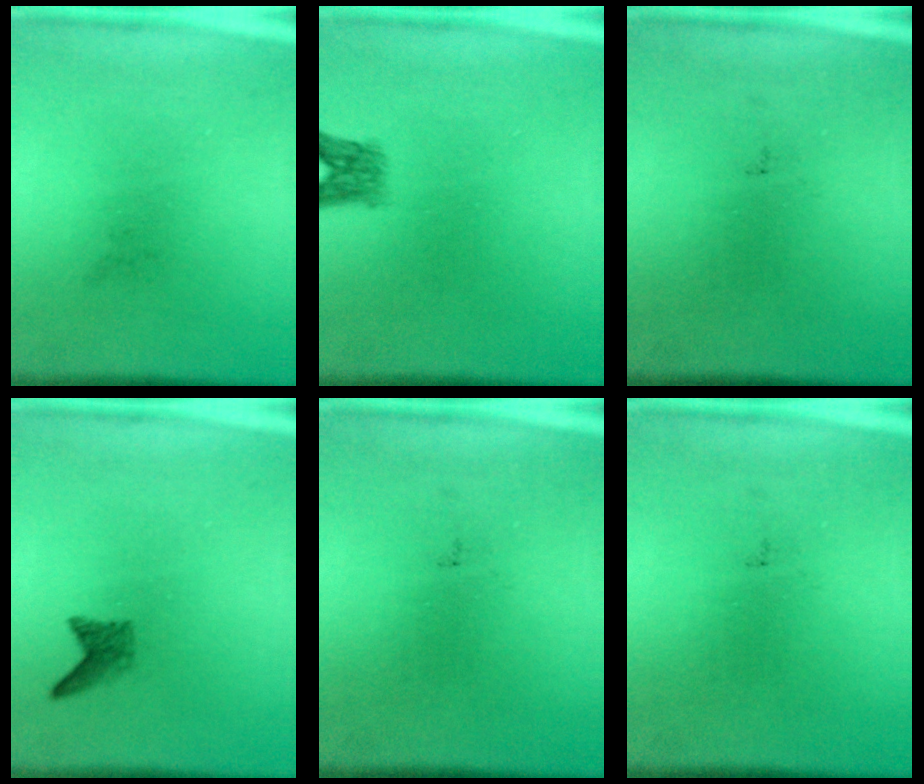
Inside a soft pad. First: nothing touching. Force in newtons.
{"total": 2.5}
{"total": 0.0}
{"total": 1.7}
{"total": 0.0}
{"total": 0.0}